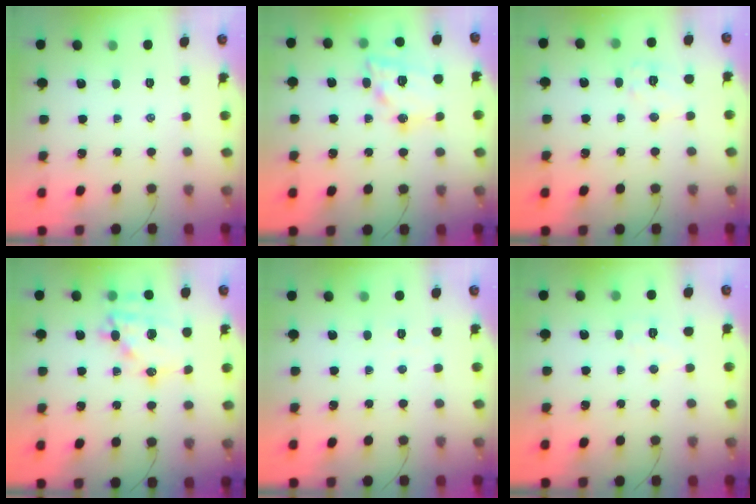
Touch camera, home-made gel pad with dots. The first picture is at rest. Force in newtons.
{"total": 16.4, "press": 16.2, "slide": 2.7}
{"total": 7.3, "press": 7.2, "slide": 1.0}
{"total": 16.3, "press": 15.9, "slide": 3.3}
{"total": 2.4, "press": 2.3, "slide": 0.7}
{"total": 4.9, "press": 4.8, "slide": 1.0}